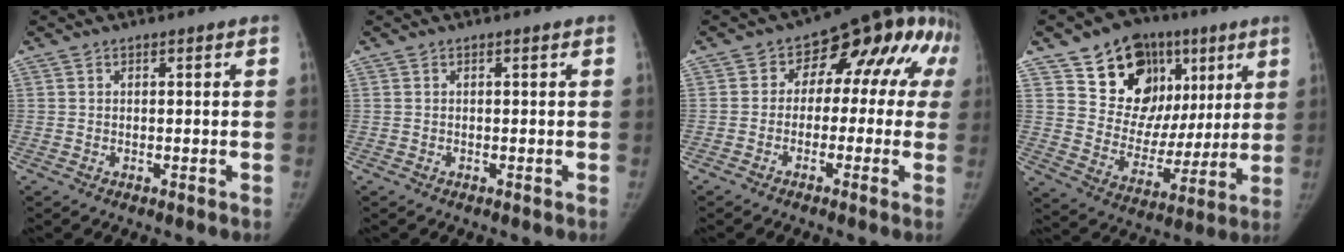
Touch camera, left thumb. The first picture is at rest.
{"total": 0.0}
{"total": 14.6, "force": [2.0, 9.6, 10.9], "torque": [-0.077, 0.038, 0.008]}
{"total": 20.4, "force": [9.6, 15.2, 9.5], "torque": [-0.084, -0.007, 0.164]}